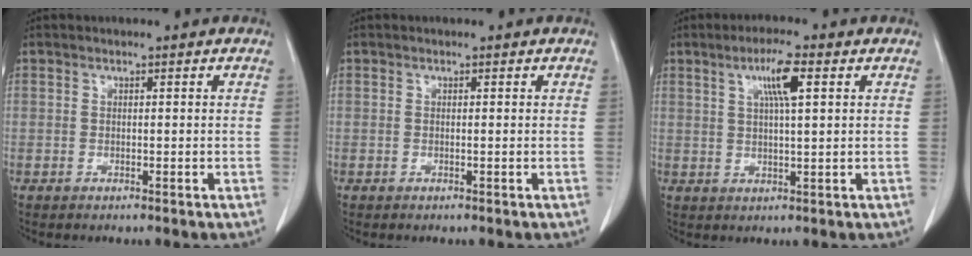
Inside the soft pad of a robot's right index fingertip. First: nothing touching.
{"total": 0.0}
{"total": 5.7, "force": [2.2, 0.3, 5.2], "torque": [-0.093, 0.003, 0.037]}